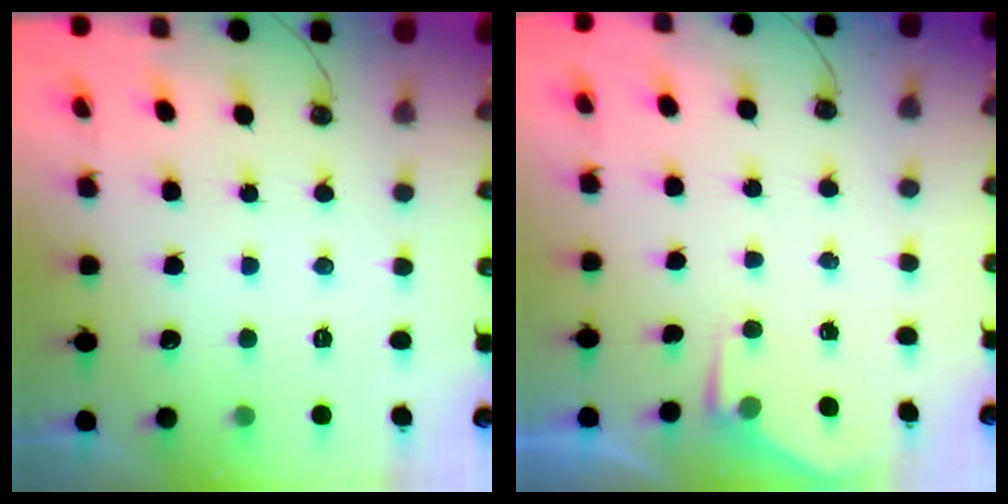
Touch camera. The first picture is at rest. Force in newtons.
{"total": 2.8, "press": 2.8, "slide": 0.5}